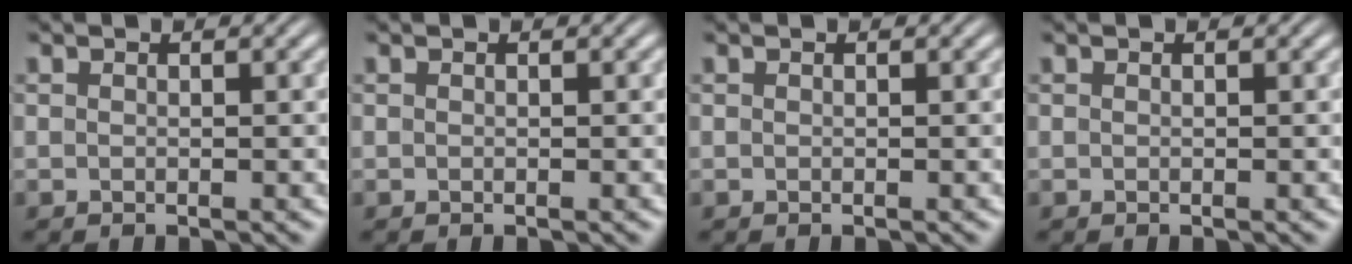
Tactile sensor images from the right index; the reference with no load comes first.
{"total": 0.0}
{"total": 0.0}
{"total": 0.0}